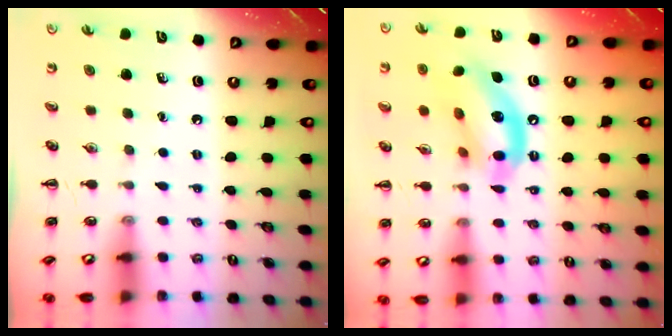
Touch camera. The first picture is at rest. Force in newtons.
{"total": 14.2, "press": 13.8, "slide": 3.3}